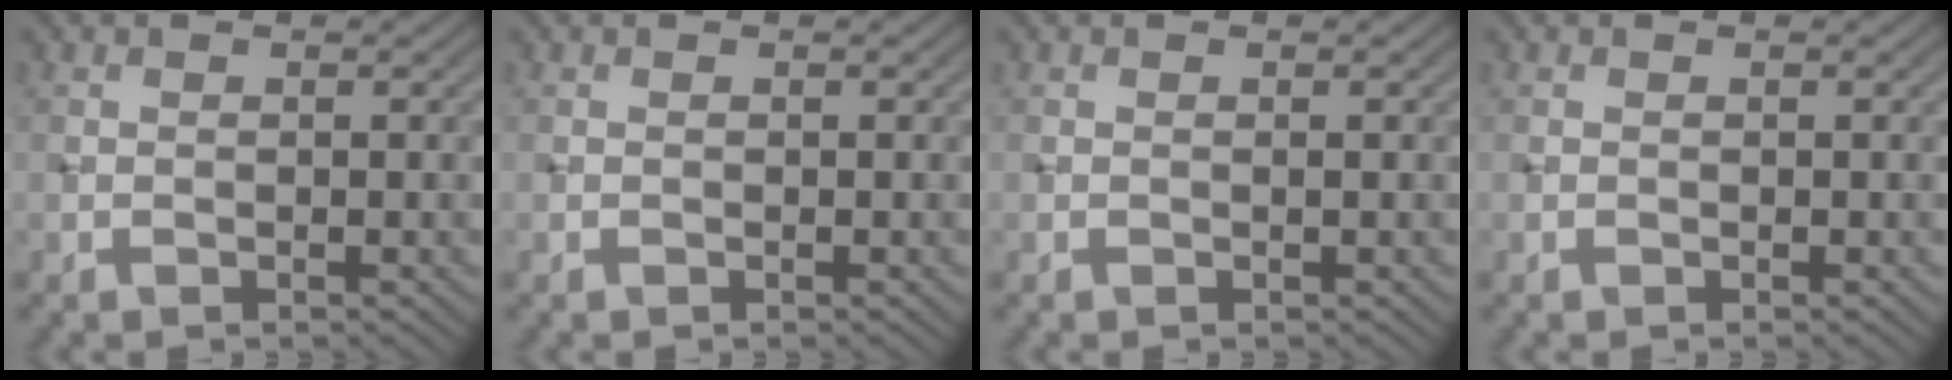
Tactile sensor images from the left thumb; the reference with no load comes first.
{"total": 0.0}
{"total": 0.0}
{"total": 0.0}